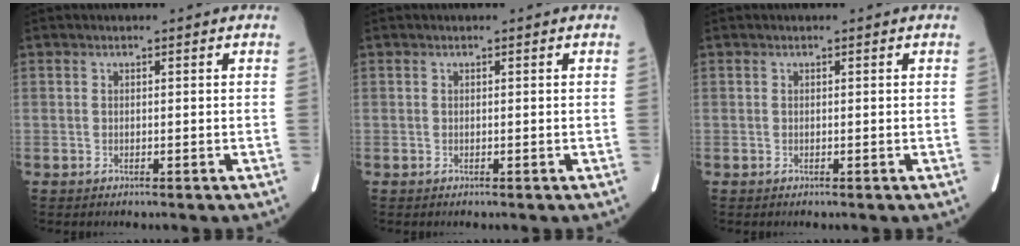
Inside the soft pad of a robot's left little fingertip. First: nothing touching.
{"total": 0.0}
{"total": 0.0}